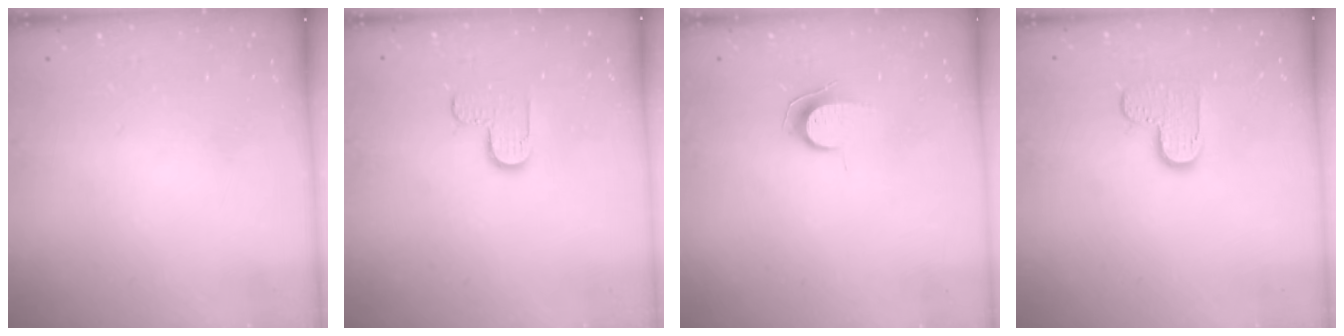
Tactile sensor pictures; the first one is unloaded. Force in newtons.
{"total": 5.6, "press": 5.5, "slide": 0.4}
{"total": 6.7, "press": 6.7, "slide": 0.7}
{"total": 7.0, "press": 7.0, "slide": 0.3}